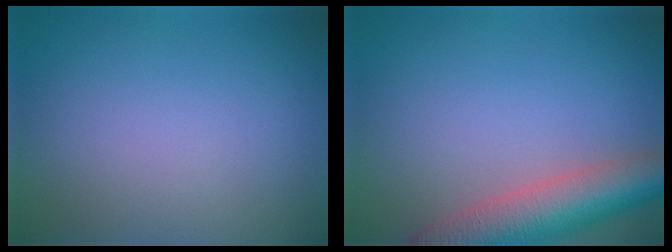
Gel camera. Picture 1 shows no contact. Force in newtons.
{"total": 7.9, "press": 7.9, "slide": 0.5}